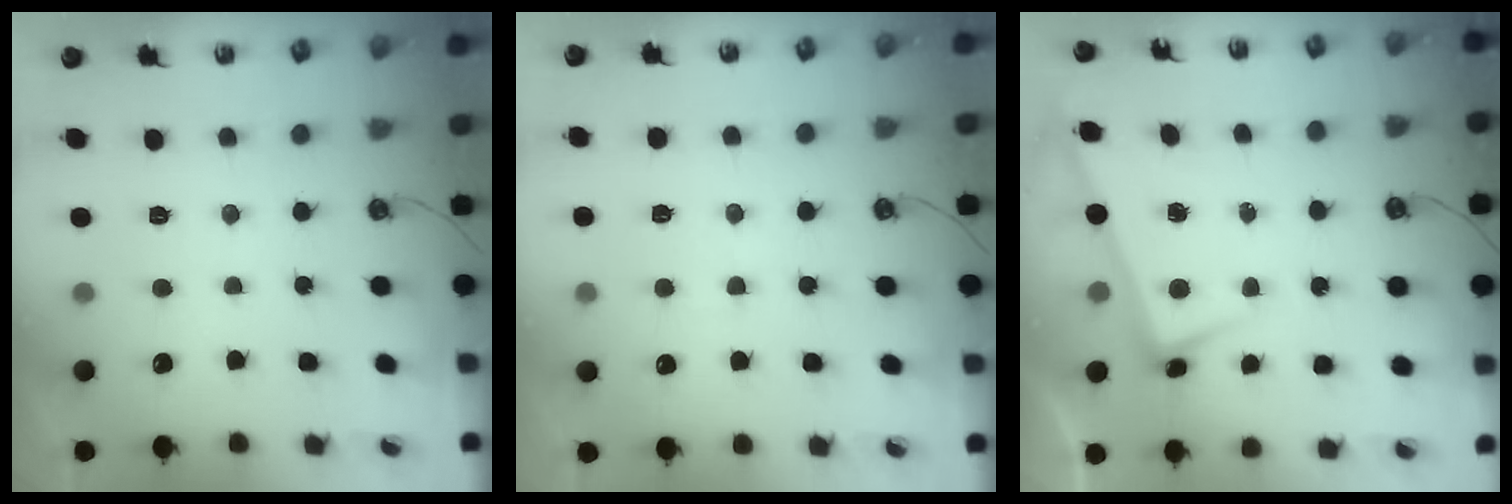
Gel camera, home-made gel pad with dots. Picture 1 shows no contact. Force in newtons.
{"total": 5.7, "press": 5.7, "slide": 0.4}
{"total": 2.6, "press": 2.5, "slide": 0.7}